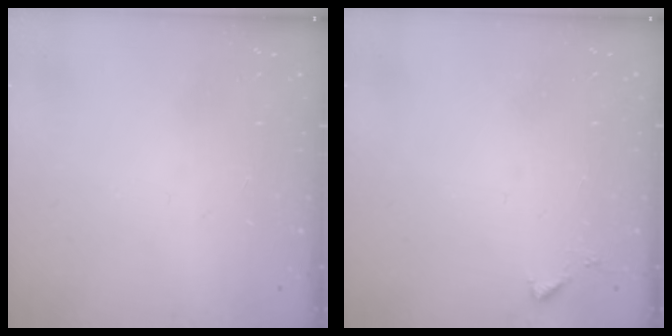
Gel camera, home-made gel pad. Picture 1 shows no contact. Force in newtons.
{"total": 3.2, "press": 3.2, "slide": 0.2}